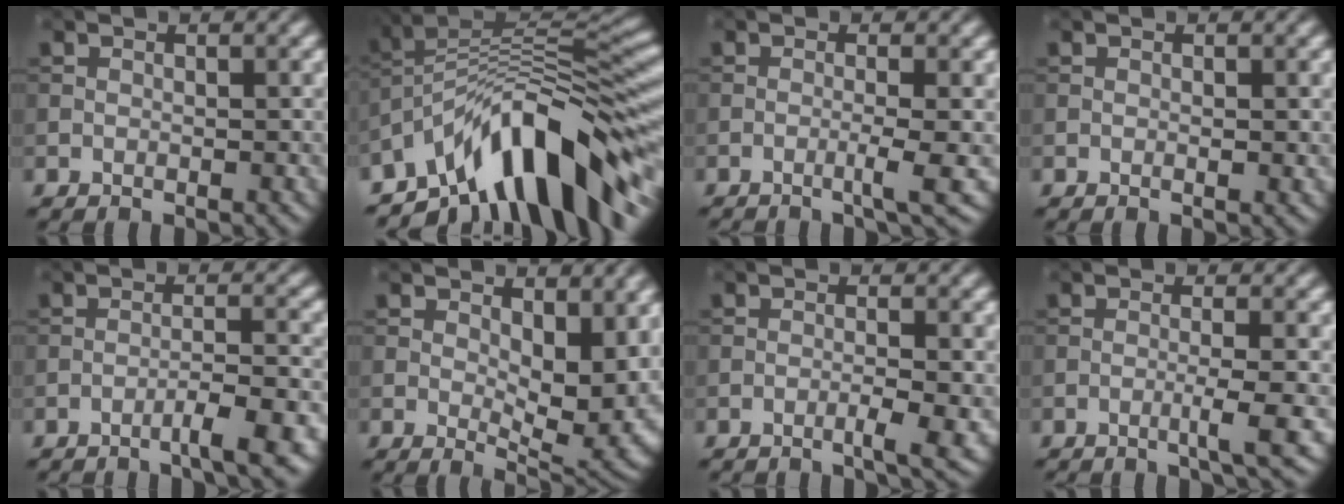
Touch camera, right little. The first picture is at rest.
{"total": 12.6, "force": [-7.3, 4.7, 9.2], "torque": [-0.127, 0.021, -0.135]}
{"total": 2.3, "force": [-0.8, 0.2, 2.1], "torque": [-0.030, 0.001, -0.023]}
{"total": 0.6, "force": [0.0, 0.1, 0.6], "torque": [-0.007, -0.003, 0.000]}
{"total": 4.0, "force": [-2.5, 0.5, 3.1], "torque": [-0.038, 0.012, -0.051]}
{"total": 8.5, "force": [1.1, 4.4, 7.2], "torque": [-0.101, -0.016, 0.027]}
{"total": 2.4, "force": [-1.0, 0.3, 2.2], "torque": [-0.031, 0.004, -0.024]}
{"total": 2.5, "force": [-0.9, 0.3, 2.4], "torque": [-0.033, 0.003, -0.026]}